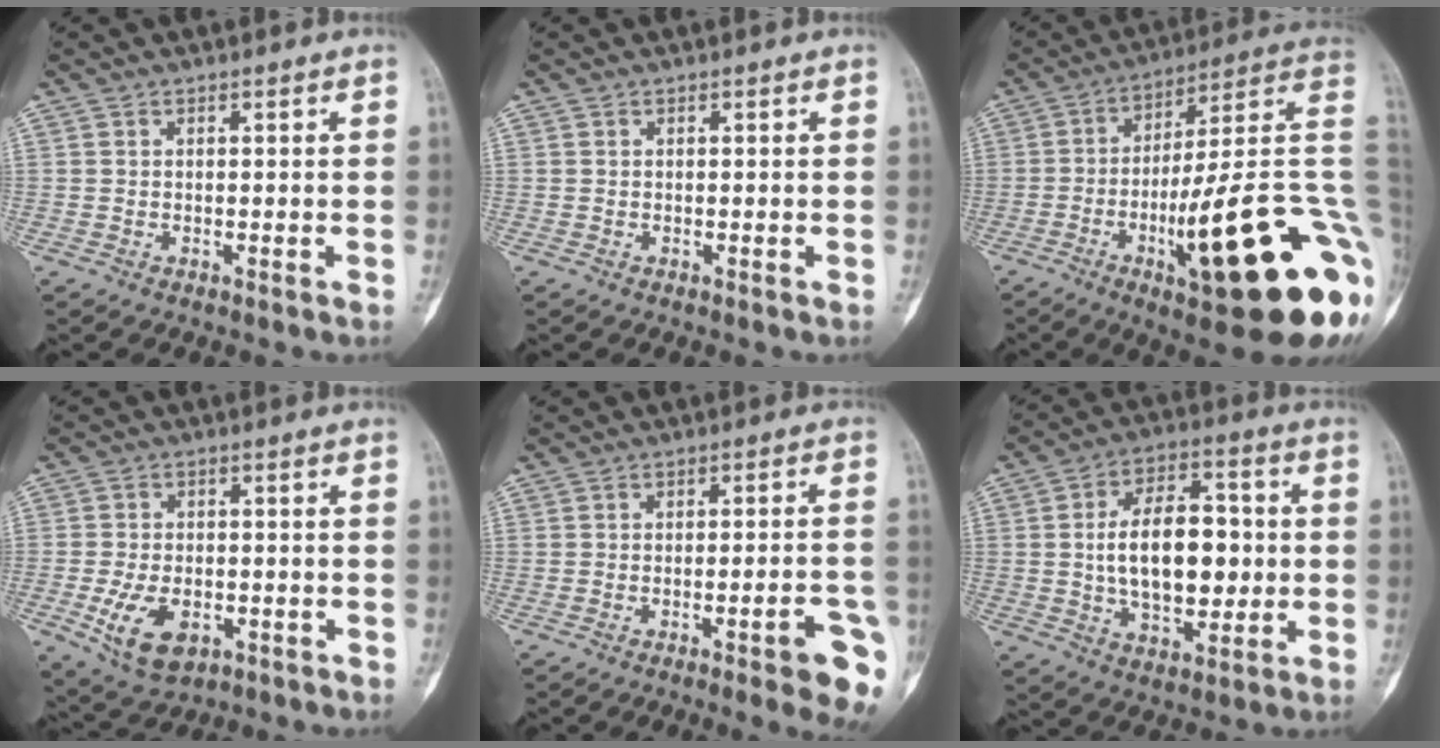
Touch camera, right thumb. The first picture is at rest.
{"total": 0.0}
{"total": 29.9, "force": [-7.9, 6.1, 28.2], "torque": [-0.337, 0.025, -0.114]}
{"total": 9.4, "force": [-3.2, 5.6, 6.8], "torque": [-0.118, 0.002, -0.046]}
{"total": 9.6, "force": [-4.4, 1.9, 8.3], "torque": [-0.088, 0.019, -0.049]}
{"total": 16.6, "force": [0.0, 9.6, 13.5], "torque": [-0.186, 0.020, 0.001]}